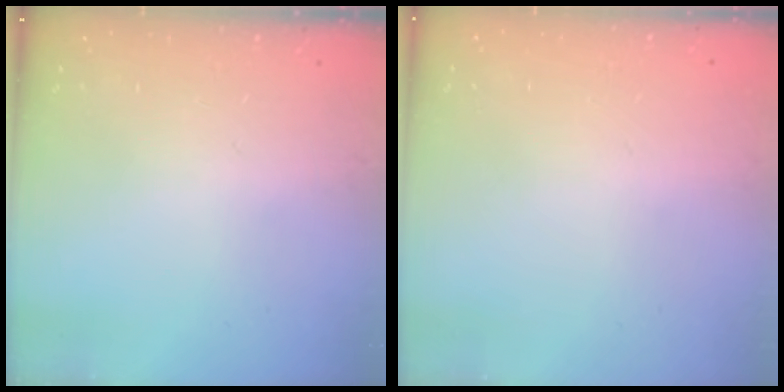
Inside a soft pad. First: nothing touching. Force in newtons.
{"total": 0.0}